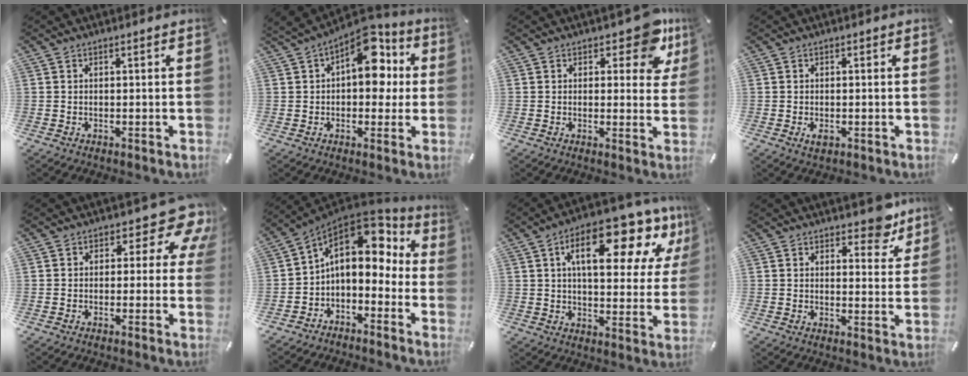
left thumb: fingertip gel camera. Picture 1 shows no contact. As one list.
[{"total": 14.5, "force": [4.7, 8.9, 10.4], "torque": [-0.131, -0.029, 0.083]}, {"total": 9.9, "force": [6.0, 4.9, 6.2], "torque": [-0.062, -0.037, 0.101]}, {"total": 1.8, "force": [-0.5, 1.1, 1.3], "torque": [-0.031, -0.002, -0.010]}, {"total": 10.4, "force": [3.4, 5.6, 8.1], "torque": [-0.095, -0.021, 0.058]}, {"total": 12.7, "force": [3.9, 8.6, 8.5], "torque": [-0.142, -0.031, 0.064]}, {"total": 20.8, "force": [10.3, 8.8, 15.8], "torque": [-0.236, -0.047, 0.160]}, {"total": 7.6, "force": [5.7, 4.0, 3.1], "torque": [-0.007, -0.045, 0.094]}]